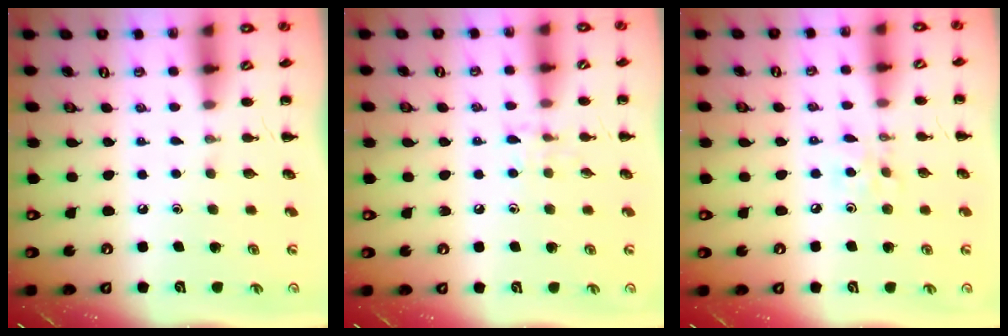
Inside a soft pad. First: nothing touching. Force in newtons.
{"total": 5.7, "press": 5.6, "slide": 1.4}
{"total": 3.8, "press": 3.6, "slide": 1.3}